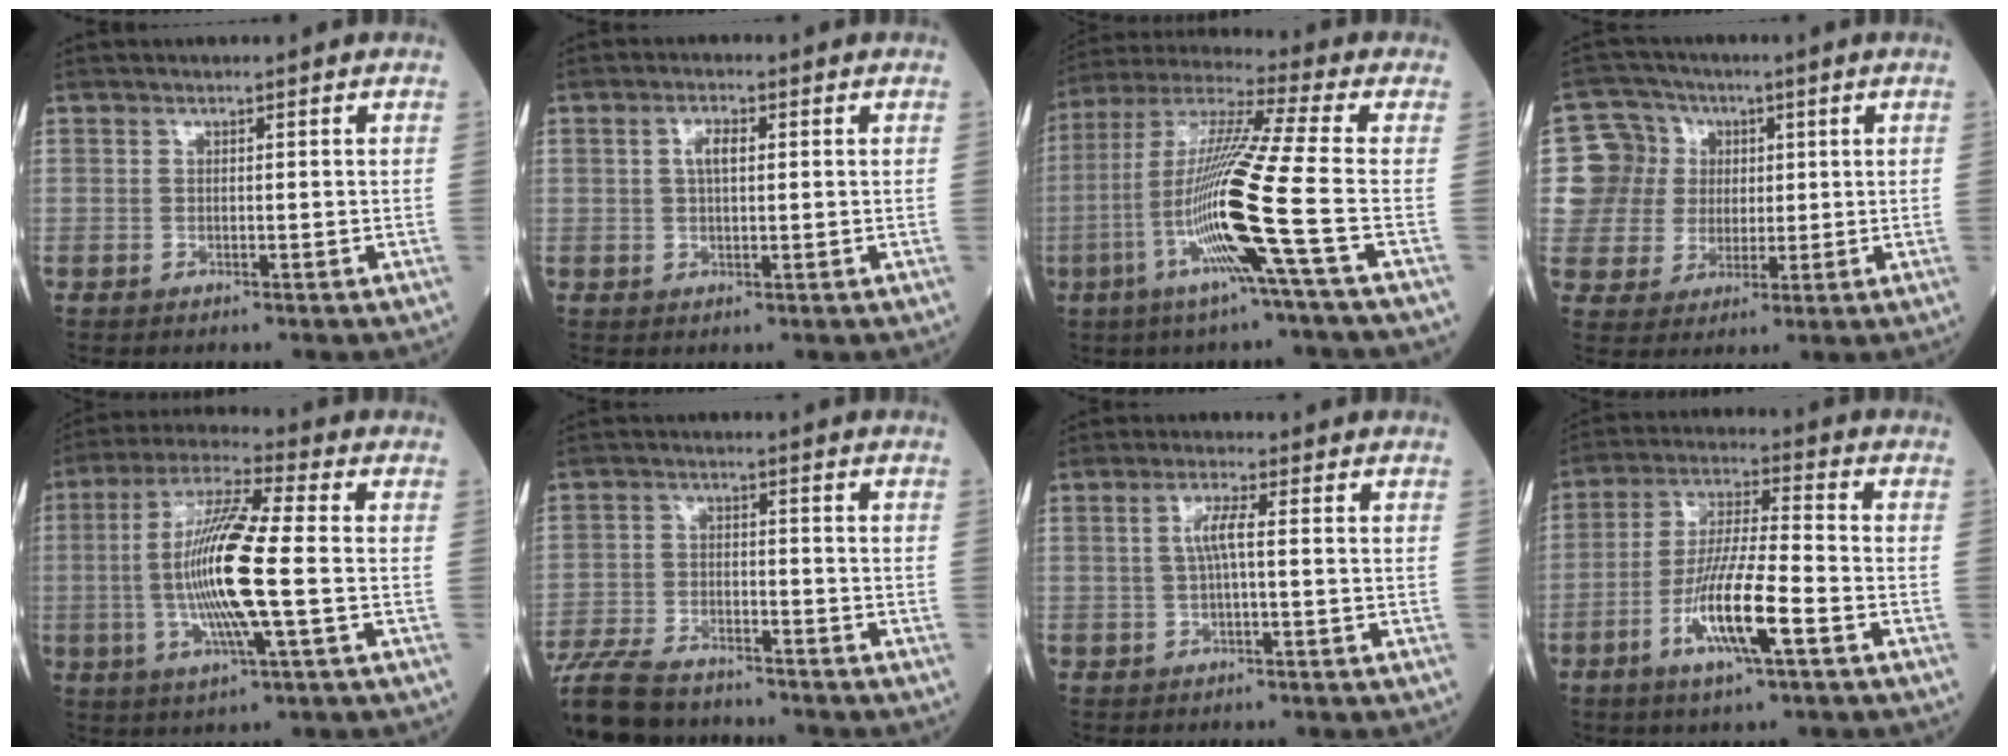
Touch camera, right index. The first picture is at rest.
{"total": 2.9, "force": [0.7, 1.1, 2.6], "torque": [-0.051, 0.005, 0.013]}
{"total": 16.8, "force": [-5.1, -2.2, 15.8], "torque": [-0.321, -0.017, -0.110]}
{"total": 9.2, "force": [1.9, 9.0, 0.6], "torque": [-0.017, 0.036, 0.037]}
{"total": 14.7, "force": [-1.6, 0.8, 14.6], "torque": [-0.292, -0.003, -0.036]}
{"total": 14.1, "force": [-12.2, 4.0, 5.9], "torque": [-0.122, -0.013, -0.200]}
{"total": 3.4, "force": [0.3, 0.3, 3.4], "torque": [-0.069, 0.007, 0.006]}
{"total": 11.8, "force": [-4.7, 1.1, 10.8], "torque": [-0.208, -0.010, -0.088]}